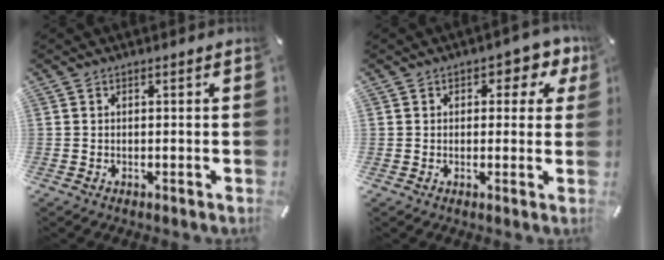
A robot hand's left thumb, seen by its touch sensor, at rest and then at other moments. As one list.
[{"total": 4.8, "force": [1.9, 3.7, 2.5], "torque": [-0.018, -0.009, 0.025]}]